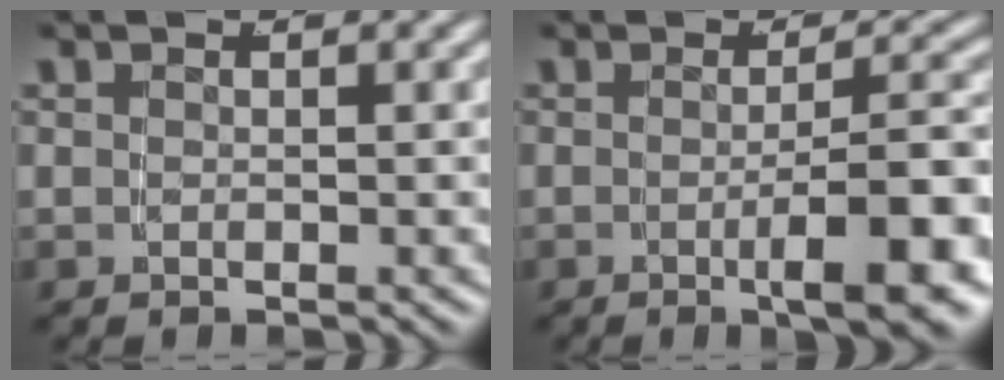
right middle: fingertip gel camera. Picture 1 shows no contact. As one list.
[{"total": 5.7, "force": [-2.1, 0.8, 5.2], "torque": [-0.061, -0.001, -0.033]}]